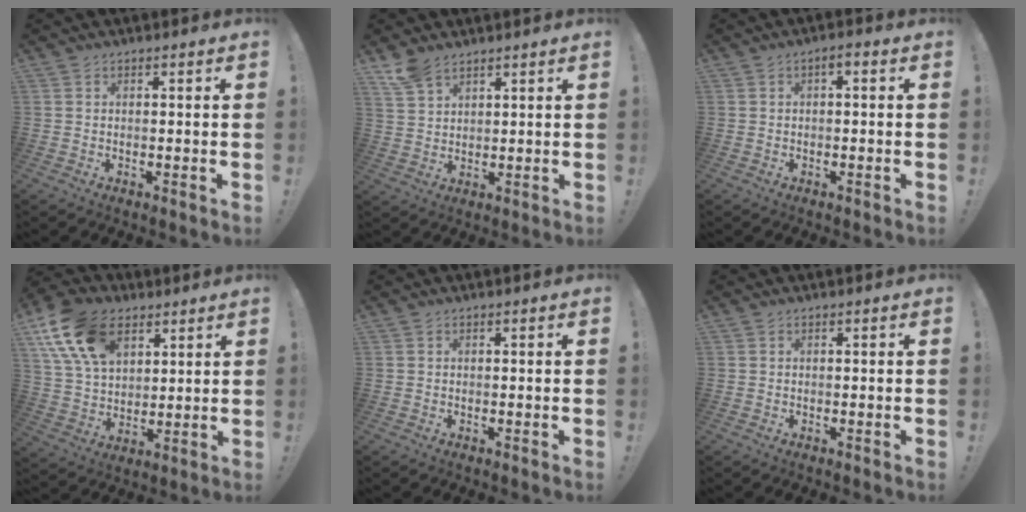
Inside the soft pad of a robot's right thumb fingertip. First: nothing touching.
{"total": 6.4, "force": [5.0, 2.9, 2.7], "torque": [-0.051, -0.022, 0.096]}
{"total": 1.7, "force": [-0.8, 0.4, 1.4], "torque": [-0.033, 0.011, -0.015]}
{"total": 17.7, "force": [9.0, 11.5, 10.0], "torque": [-0.190, -0.034, 0.169]}
{"total": 0.0}
{"total": 0.0}